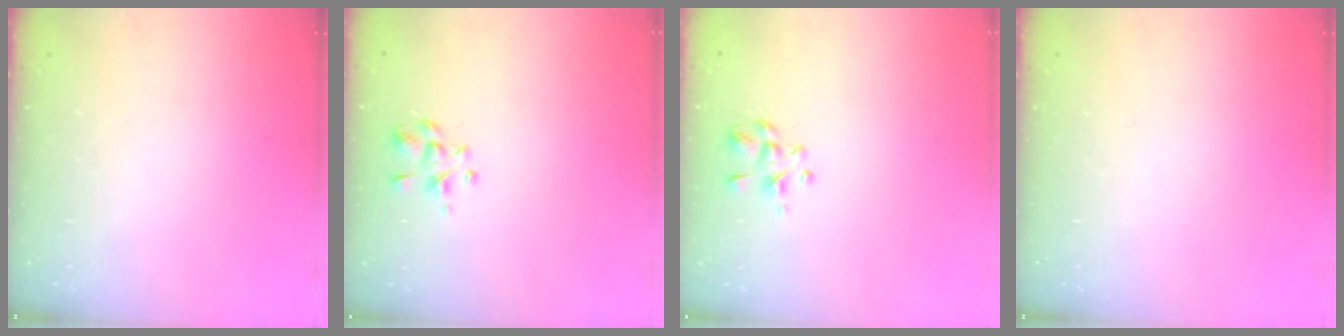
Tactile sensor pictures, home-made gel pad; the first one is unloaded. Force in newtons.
{"total": 2.4, "press": 2.3, "slide": 0.8}
{"total": 2.4, "press": 2.3, "slide": 0.8}
{"total": 0.0}